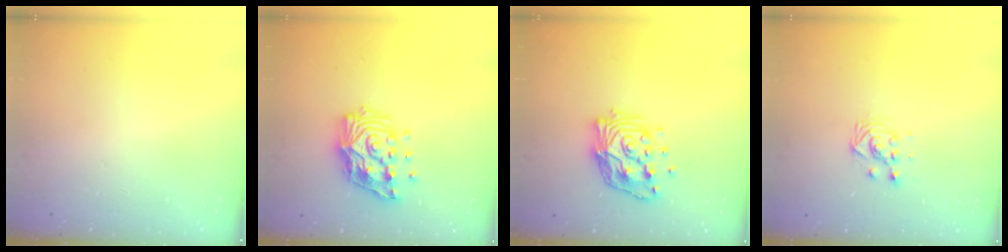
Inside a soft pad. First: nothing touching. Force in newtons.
{"total": 15.4, "press": 15.3, "slide": 2.1}
{"total": 14.3, "press": 14.2, "slide": 1.4}
{"total": 3.4, "press": 3.4, "slide": 0.2}